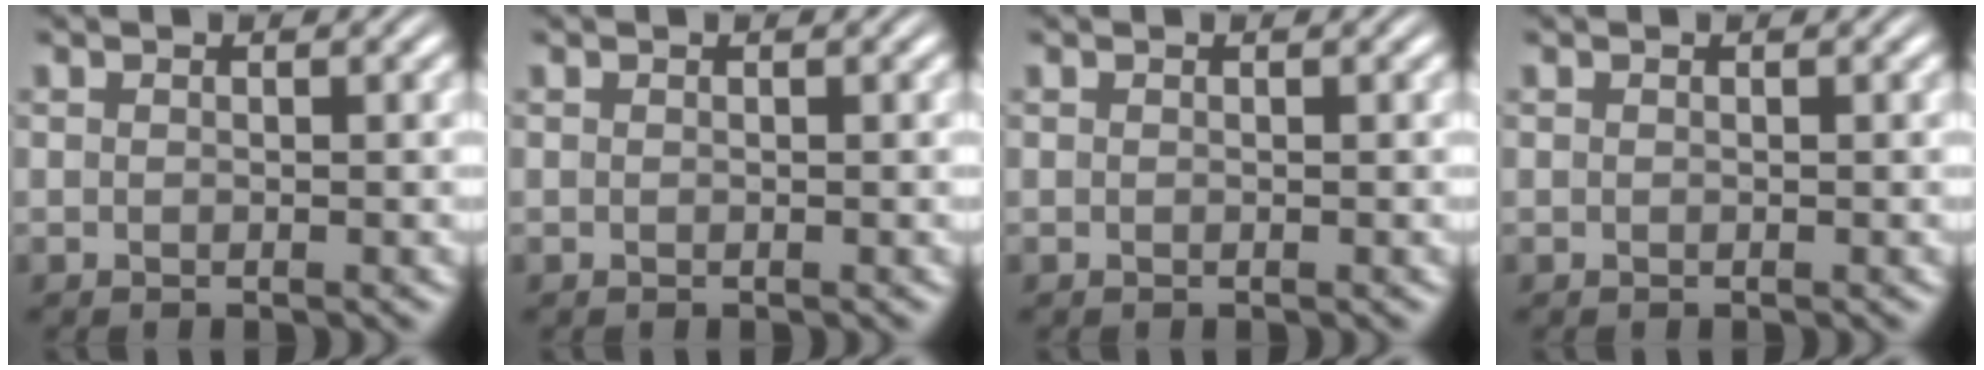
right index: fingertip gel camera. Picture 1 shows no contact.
{"total": 0.7, "force": [-0.1, -0.7, -0.3], "torque": [0.010, -0.009, 0.005]}
{"total": 0.0}
{"total": 0.0}